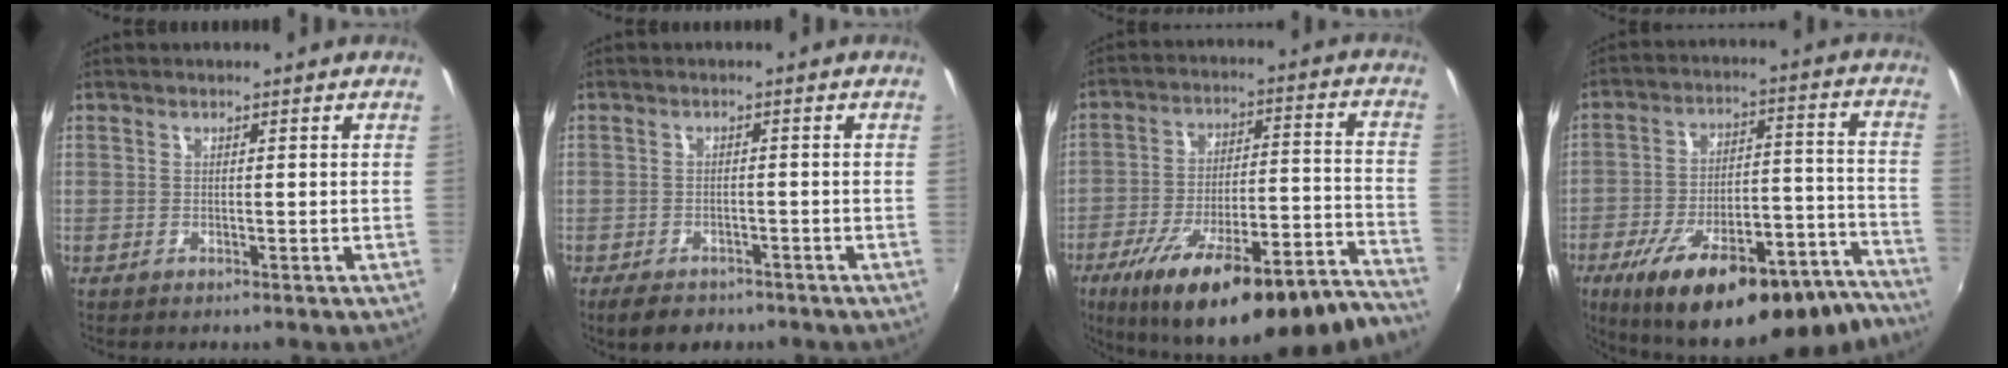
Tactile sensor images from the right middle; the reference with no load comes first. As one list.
[{"total": 5.7, "force": [-4.3, 2.8, 2.5], "torque": [-0.061, -0.013, -0.066]}, {"total": 28.6, "force": [-22.6, 5.9, 16.4], "torque": [-0.247, -0.031, -0.317]}, {"total": 28.8, "force": [-22.0, 9.2, 16.2], "torque": [-0.248, 0.000, -0.298]}]